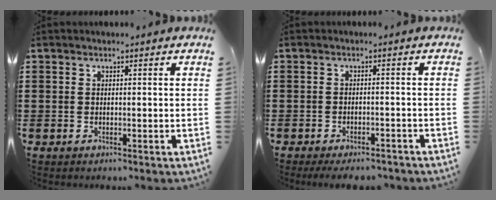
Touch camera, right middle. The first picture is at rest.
{"total": 2.2, "force": [-2.1, 0.1, 0.6], "torque": [-0.014, -0.004, -0.041]}